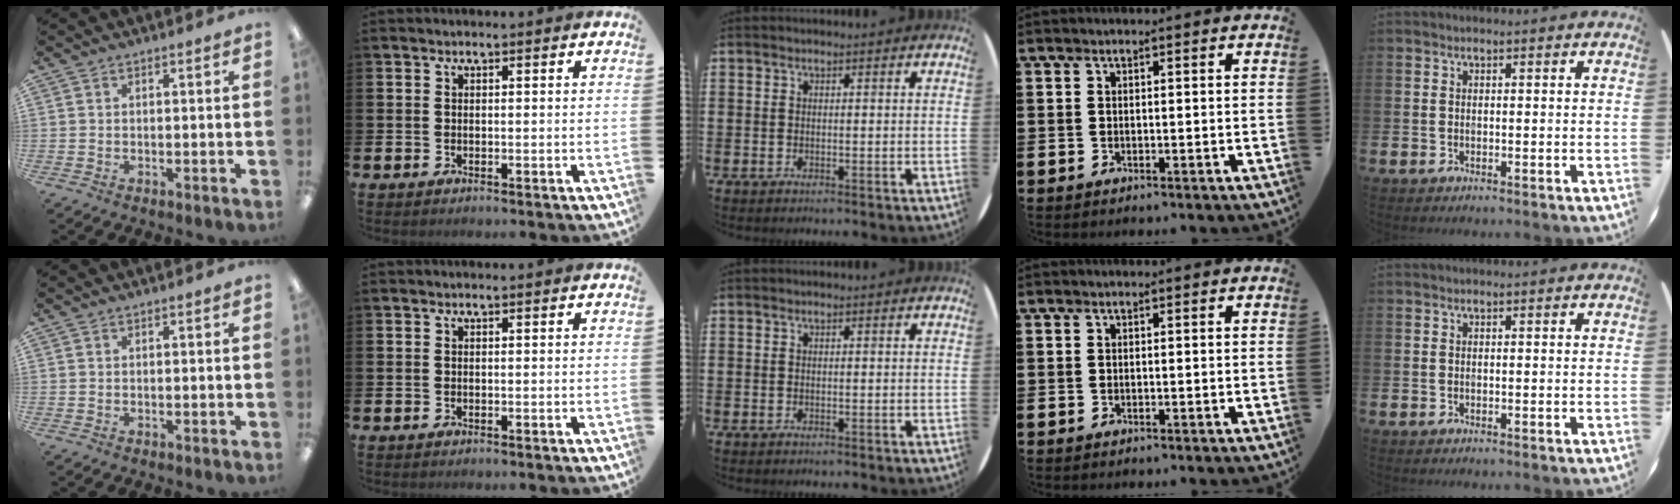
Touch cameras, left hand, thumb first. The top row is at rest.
{}